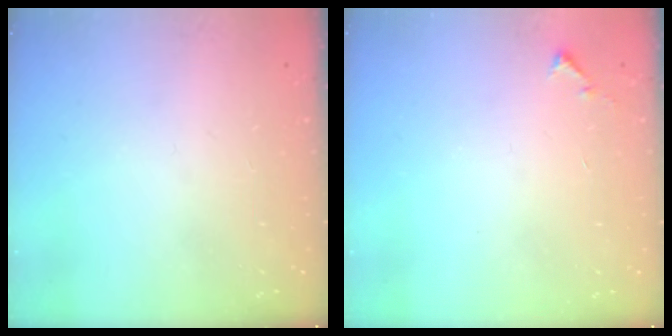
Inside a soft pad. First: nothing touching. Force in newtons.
{"total": 5.8, "press": 5.8, "slide": 0.4}